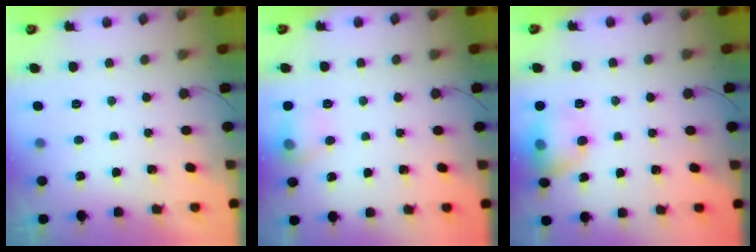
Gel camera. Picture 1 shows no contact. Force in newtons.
{"total": 7.6, "press": 7.6, "slide": 1.0}
{"total": 11.4, "press": 11.3, "slide": 1.7}